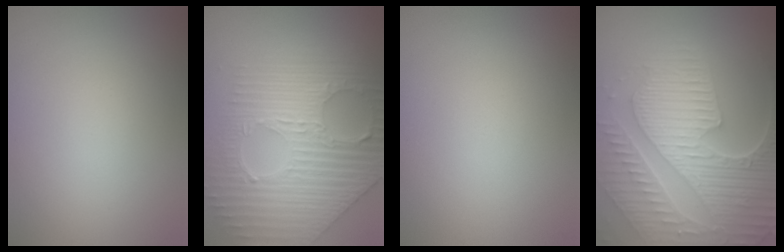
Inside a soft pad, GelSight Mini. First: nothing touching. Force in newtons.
{"total": 6.1, "press": 5.3, "slide": 2.9}
{"total": 0.0}
{"total": 9.1, "press": 6.5, "slide": 6.4}